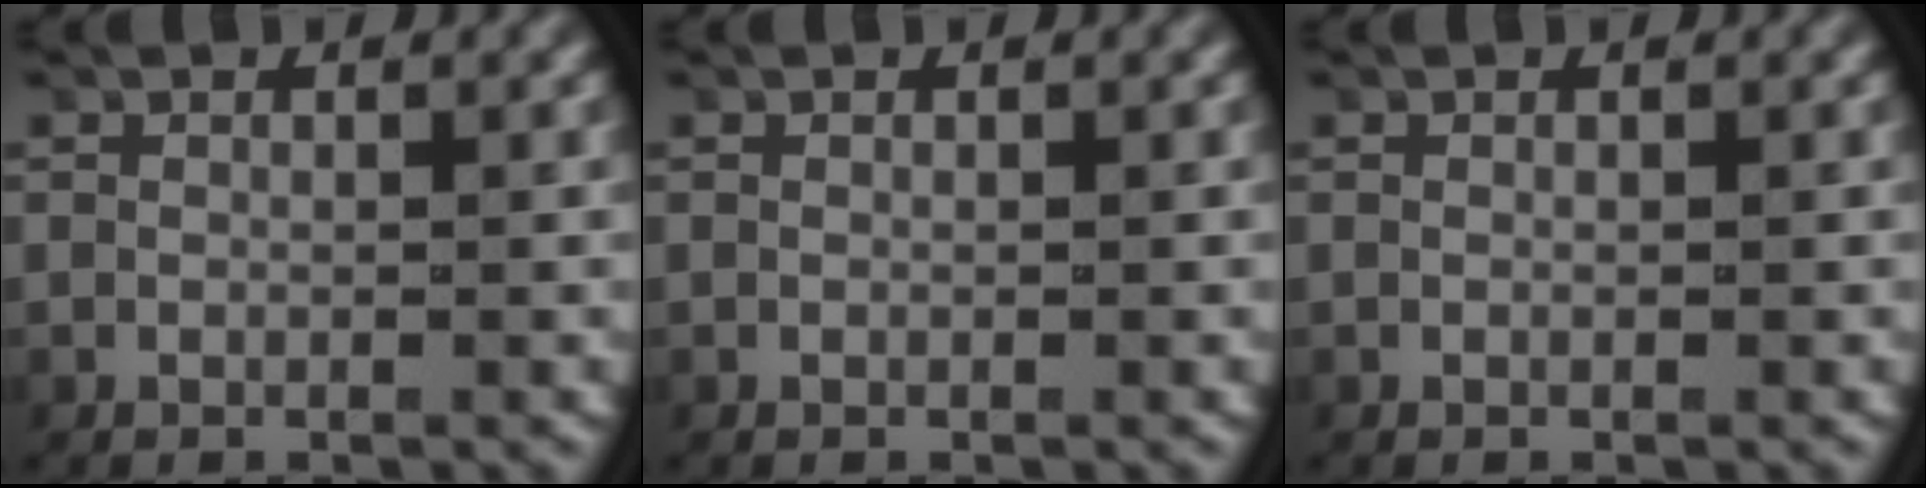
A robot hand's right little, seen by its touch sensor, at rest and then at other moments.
{"total": 0.0}
{"total": 0.0}